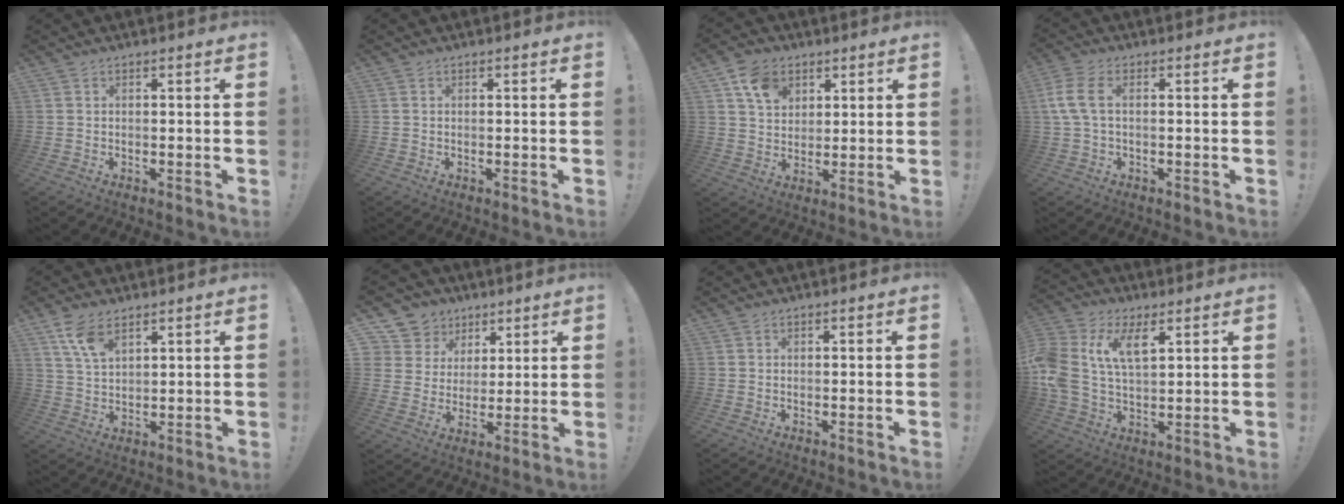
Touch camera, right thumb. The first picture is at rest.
{"total": 0.0}
{"total": 9.0, "force": [4.5, 6.8, 3.8], "torque": [-0.061, -0.013, 0.088]}
{"total": 6.8, "force": [0.5, 3.2, 6.0], "torque": [-0.131, -0.003, 0.011]}
{"total": 7.5, "force": [4.7, 3.5, 4.7], "torque": [-0.093, -0.015, 0.089]}
{"total": 9.8, "force": [4.9, 8.3, 1.9], "torque": [-0.037, -0.031, 0.104]}
{"total": 0.0}
{"total": 12.5, "force": [5.3, 7.1, 8.8], "torque": [-0.182, -0.013, 0.098]}